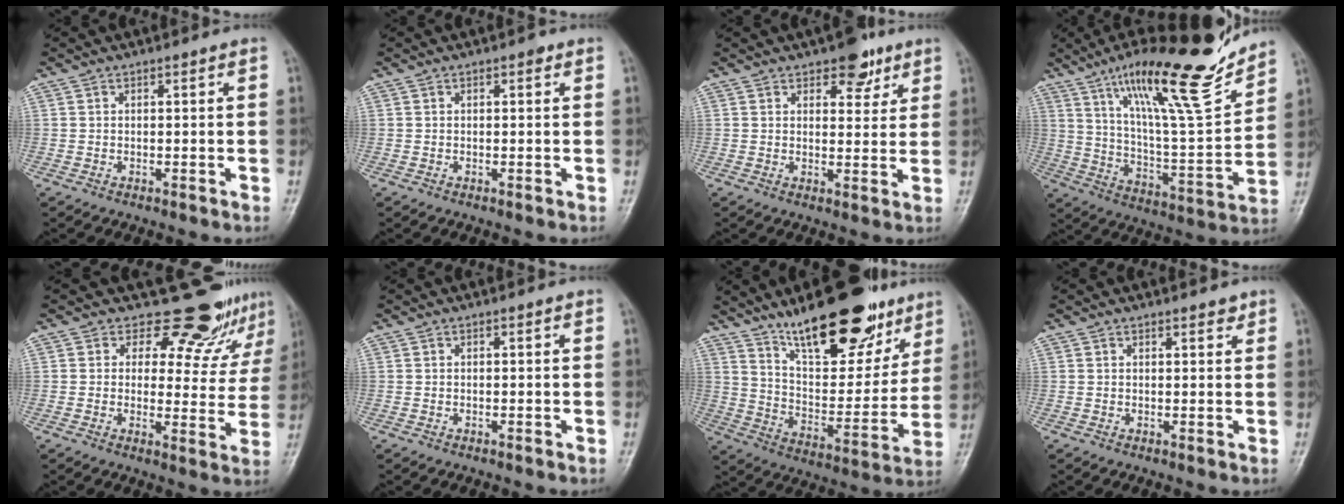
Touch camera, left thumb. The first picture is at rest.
{"total": 0.8, "force": [0.4, 0.5, 0.5], "torque": [0.000, 0.001, 0.001]}
{"total": 6.2, "force": [3.9, 3.4, 3.4], "torque": [-0.015, -0.018, 0.052]}
{"total": 22.7, "force": [16.1, 3.9, 15.5], "torque": [-0.218, -0.080, 0.269]}
{"total": 12.5, "force": [11.0, 5.4, 2.4], "torque": [0.022, -0.083, 0.120]}
{"total": 0.0}
{"total": 23.2, "force": [15.9, 8.8, 14.4], "torque": [-0.168, -0.074, 0.256]}
{"total": 1.7, "force": [1.4, 0.7, 0.7], "torque": [-0.002, -0.008, 0.016]}